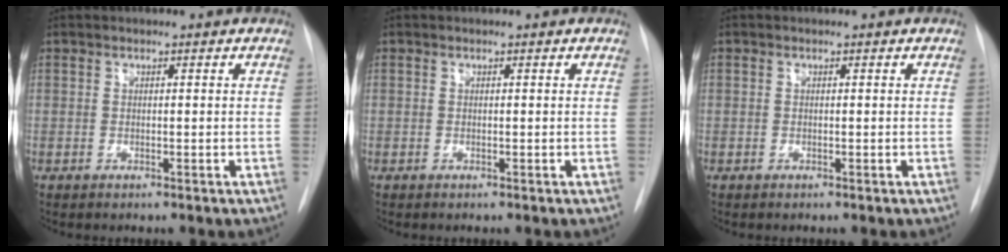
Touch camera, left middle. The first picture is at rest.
{"total": 0.0}
{"total": 0.0}